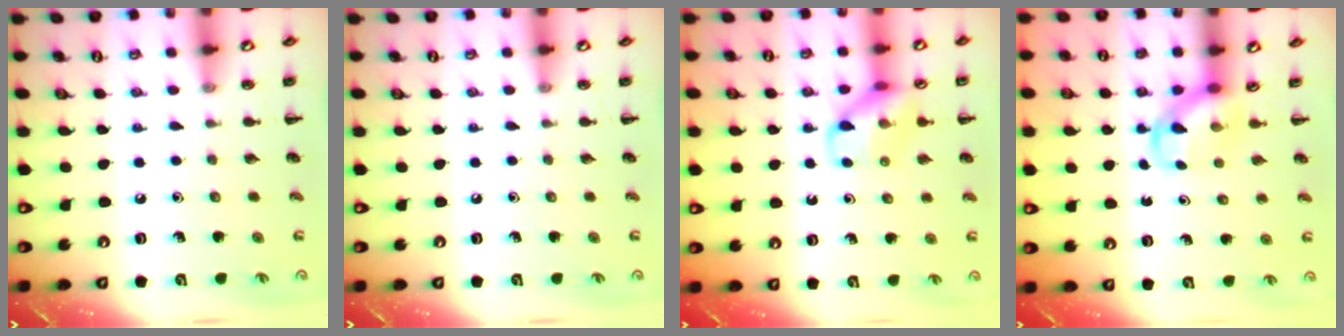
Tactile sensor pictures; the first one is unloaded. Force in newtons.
{"total": 0.0}
{"total": 12.3, "press": 12.2, "slide": 1.6}
{"total": 3.4, "press": 3.2, "slide": 1.0}